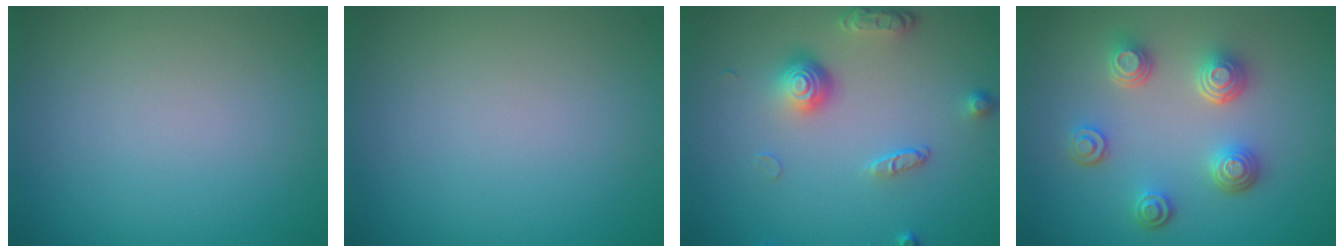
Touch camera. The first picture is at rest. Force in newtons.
{"total": 0.0}
{"total": 4.0, "press": 2.9, "slide": 2.7}
{"total": 4.4, "press": 3.5, "slide": 2.7}